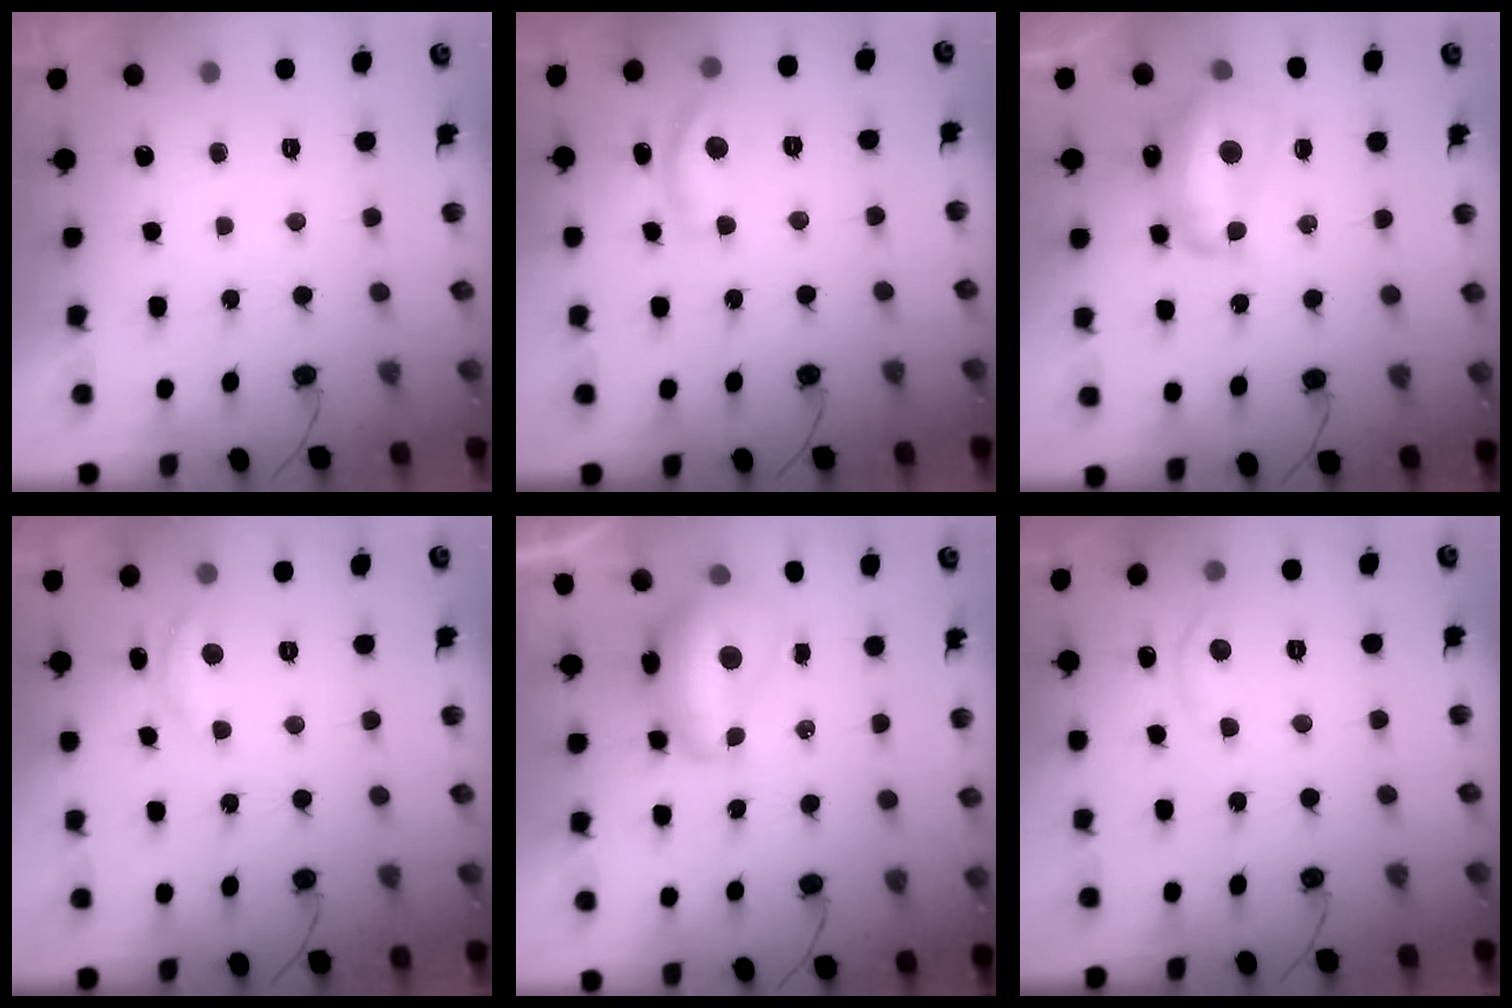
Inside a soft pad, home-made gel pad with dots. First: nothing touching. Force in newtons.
{"total": 10.7, "press": 10.6, "slide": 0.5}
{"total": 12.7, "press": 12.6, "slide": 1.2}
{"total": 6.3, "press": 6.3, "slide": 0.4}
{"total": 12.4, "press": 12.4, "slide": 1.1}
{"total": 5.9, "press": 5.9, "slide": 0.5}